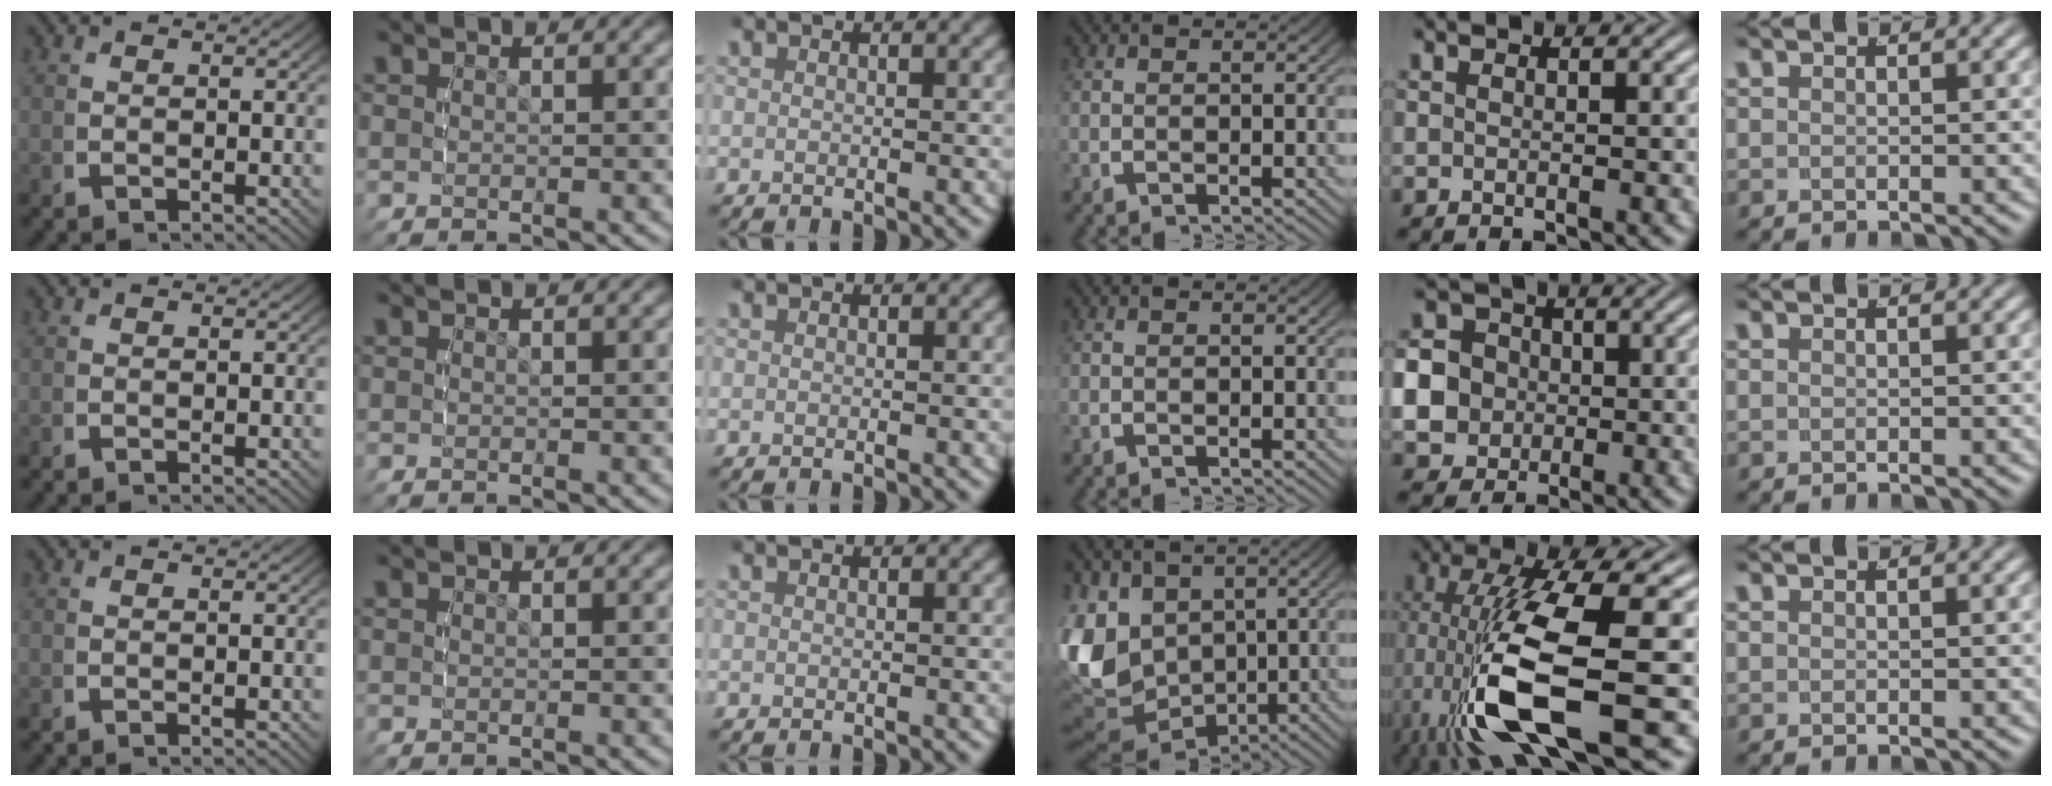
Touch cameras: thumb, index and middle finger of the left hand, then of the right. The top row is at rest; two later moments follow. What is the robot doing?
{"motion": "lift_and_place", "object": "pen"}